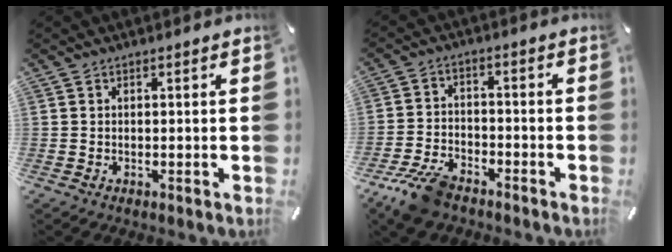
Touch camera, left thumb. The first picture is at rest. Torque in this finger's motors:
{"motor_torque": [-0.57, 0.78, 0.42, 0.65, 0.04]}